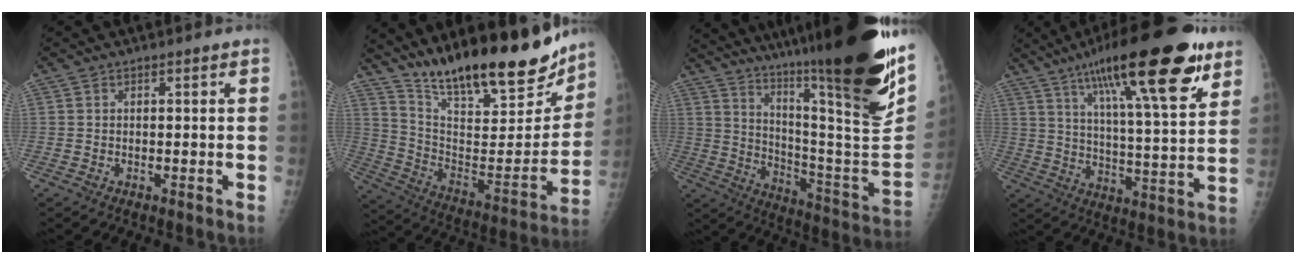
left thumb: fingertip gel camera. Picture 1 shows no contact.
{"total": 26.6, "force": [20.9, 7.0, 14.9], "torque": [-0.205, -0.093, 0.329]}
{"total": 35.0, "force": [23.9, 4.0, 25.3], "torque": [-0.326, -0.118, 0.353]}
{"total": 25.2, "force": [14.7, 5.7, 19.7], "torque": [-0.295, -0.034, 0.229]}